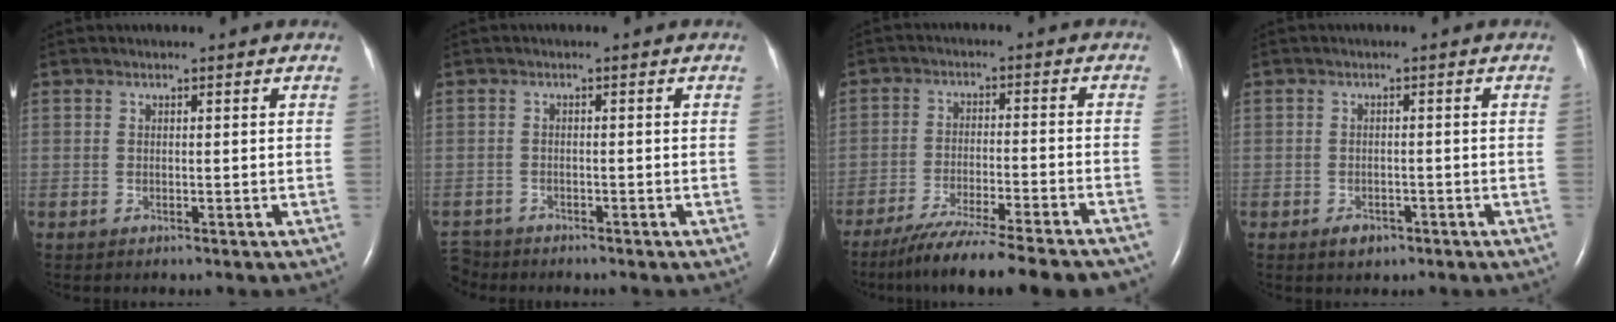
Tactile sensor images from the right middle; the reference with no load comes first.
{"total": 3.4, "force": [-3.2, 1.1, -0.3], "torque": [0.002, -0.010, -0.059]}
{"total": 18.2, "force": [-15.9, 1.1, 8.9], "torque": [-0.105, -0.036, -0.229]}
{"total": 2.3, "force": [-1.4, 1.4, 1.1], "torque": [-0.022, 0.001, -0.014]}